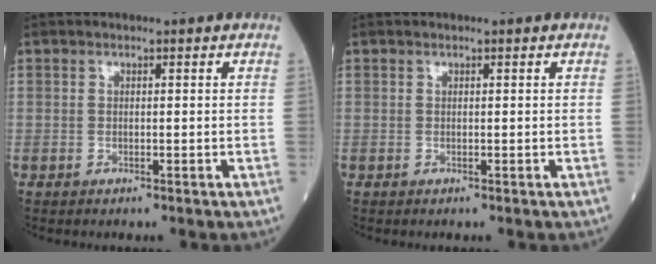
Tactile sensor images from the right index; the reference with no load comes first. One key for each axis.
{"total": 0.0}